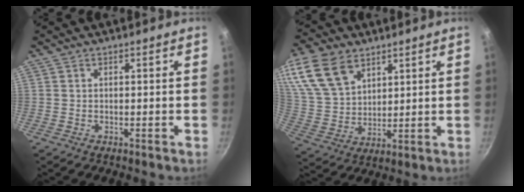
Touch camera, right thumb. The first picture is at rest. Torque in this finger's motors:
{"motor_torque": [-1.68, 2.15, 1.40, 0.73, 0.13]}